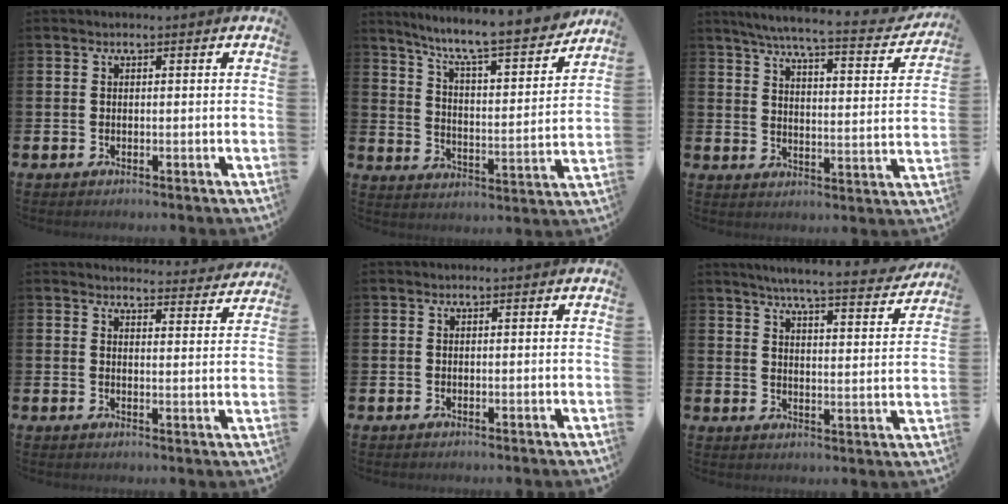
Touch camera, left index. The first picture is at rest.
{"total": 9.1, "force": [8.2, 0.6, 3.9], "torque": [-0.101, -0.064, 0.135]}
{"total": 6.0, "force": [5.4, 0.4, 2.6], "torque": [-0.058, -0.050, 0.082]}
{"total": 3.9, "force": [3.9, 0.3, 0.1], "torque": [0.003, -0.032, 0.068]}
{"total": 0.0}
{"total": 6.1, "force": [5.8, -0.1, 2.0], "torque": [-0.043, -0.044, 0.095]}